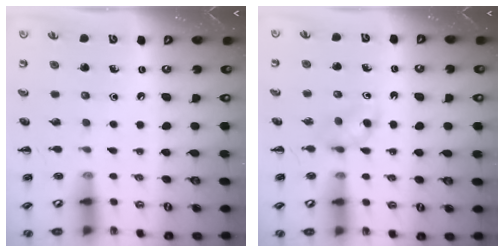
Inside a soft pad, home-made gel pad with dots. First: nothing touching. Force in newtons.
{"total": 2.7, "press": 2.4, "slide": 1.1}